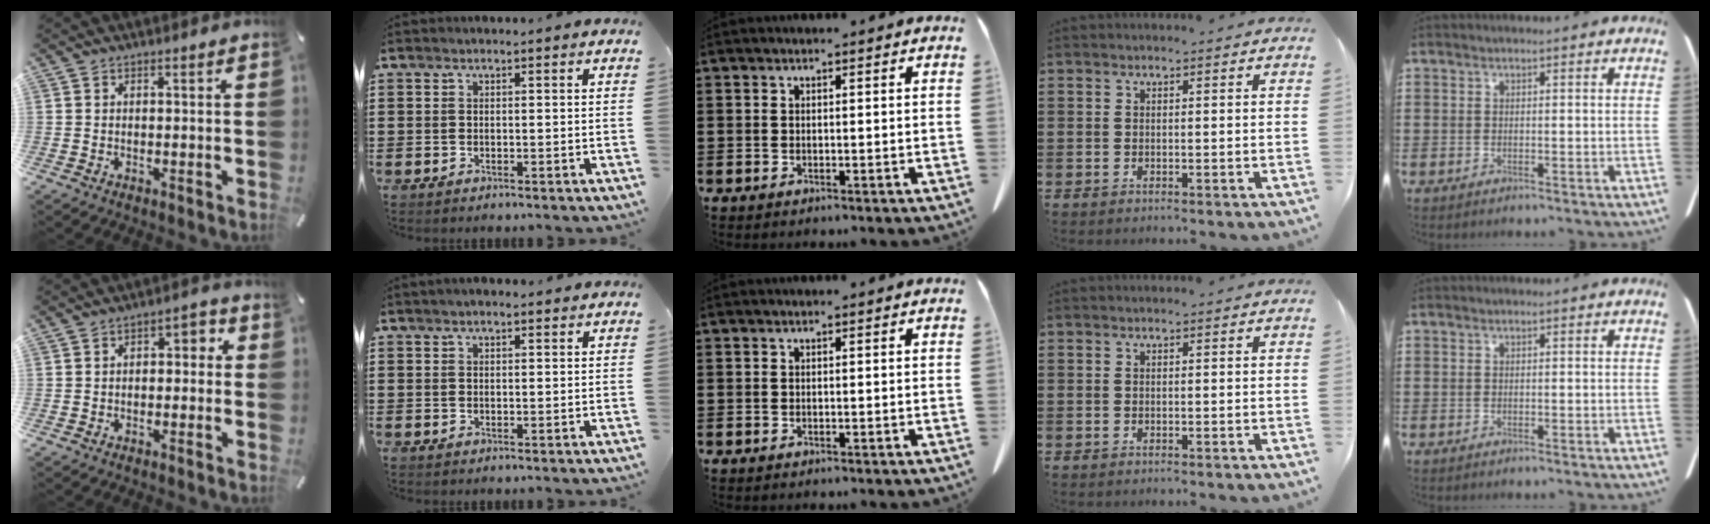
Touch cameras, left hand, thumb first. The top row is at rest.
{"thumb": {"total": 3.3, "force": [-1.9, 1.9, 1.9], "torque": [-0.034, 0.019, -0.041]}, "index": {"total": 1.6, "force": [1.3, 0.4, 0.9], "torque": [-0.018, 0.004, 0.022]}}